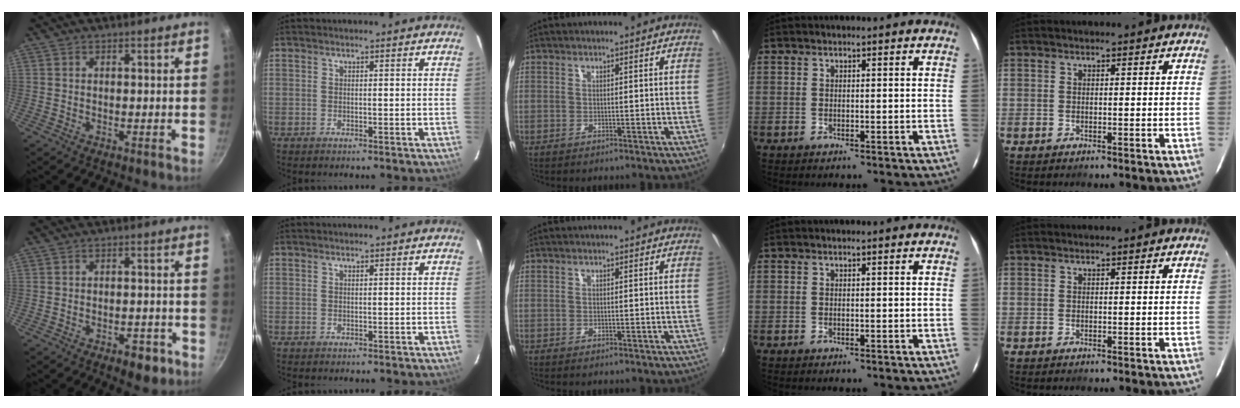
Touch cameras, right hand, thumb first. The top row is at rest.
{"thumb": {"total": 5.6, "force": [-3.0, 3.0, 3.7], "torque": [-0.035, 0.022, -0.032]}}